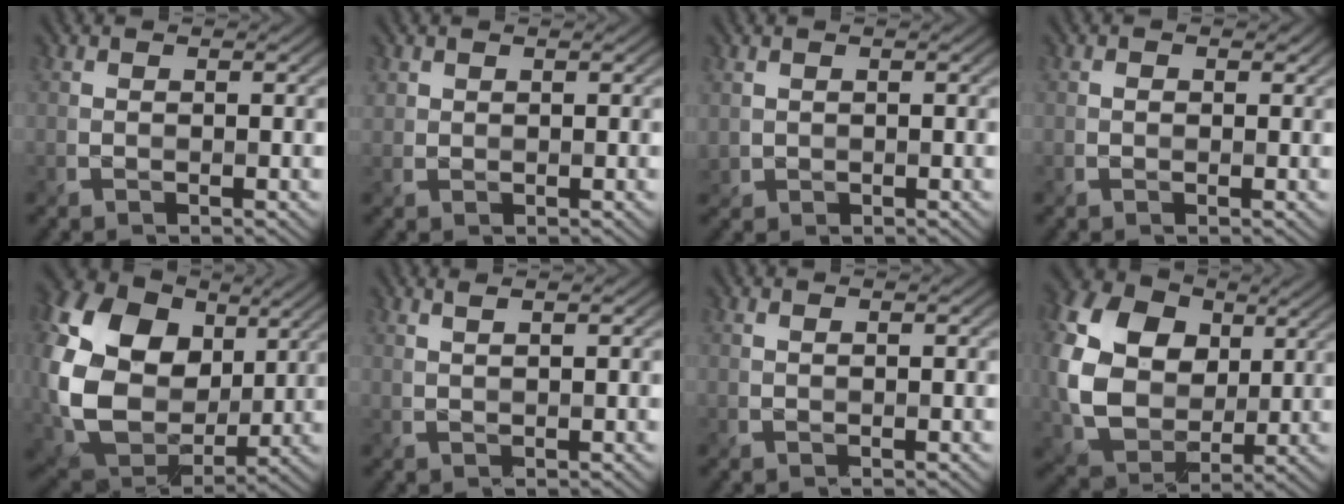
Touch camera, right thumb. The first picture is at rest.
{"total": 1.0, "force": [0.7, 0.6, 0.0], "torque": [-0.001, 0.000, 0.017]}
{"total": 1.1, "force": [0.4, 0.9, 0.4], "torque": [-0.011, -0.002, 0.011]}
{"total": 0.7, "force": [0.1, 0.7, 0.2], "torque": [-0.002, -0.002, -0.001]}
{"total": 20.2, "force": [4.6, 15.6, 12.0], "torque": [-0.325, 0.007, 0.123]}
{"total": 1.5, "force": [1.0, 0.0, 1.1], "torque": [-0.011, 0.000, 0.017]}
{"total": 0.0}
{"total": 14.6, "force": [3.0, 11.1, 9.0], "torque": [-0.228, 0.008, 0.059]}